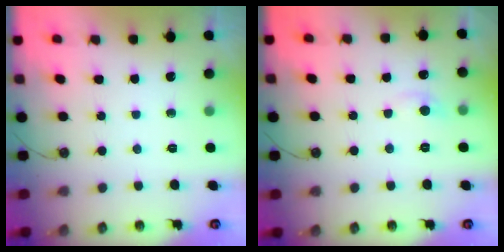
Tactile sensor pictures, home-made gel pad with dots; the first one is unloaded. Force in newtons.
{"total": 1.3, "press": 1.0, "slide": 0.8}